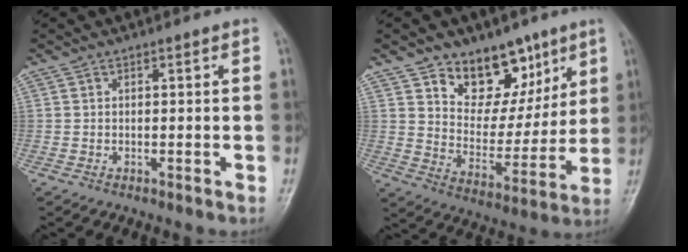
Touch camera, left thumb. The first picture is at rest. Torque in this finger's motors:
{"motor_torque": [0.19, 0.43, 0.14, -0.38, 0.21]}